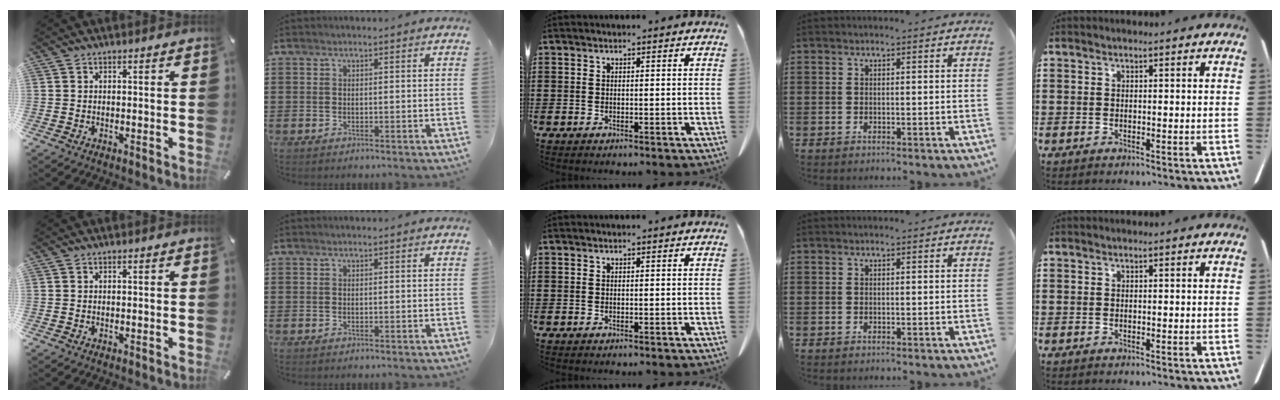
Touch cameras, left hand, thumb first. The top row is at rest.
{}